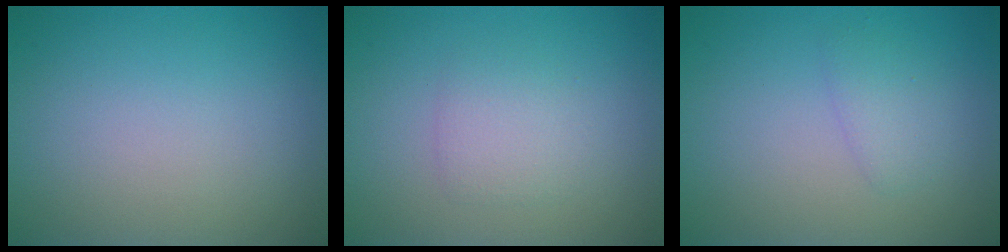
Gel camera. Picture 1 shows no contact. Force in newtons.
{"total": 1.9, "press": 1.9, "slide": 0.1}
{"total": 1.5, "press": 1.5, "slide": 0.1}